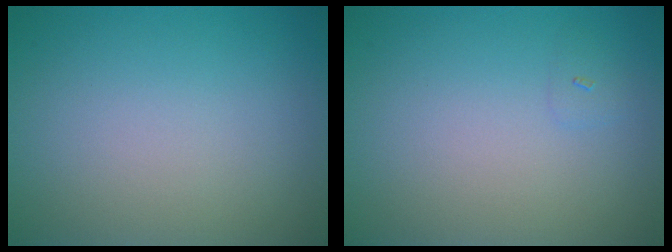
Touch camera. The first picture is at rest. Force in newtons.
{"total": 0.6, "press": 0.6, "slide": 0.1}